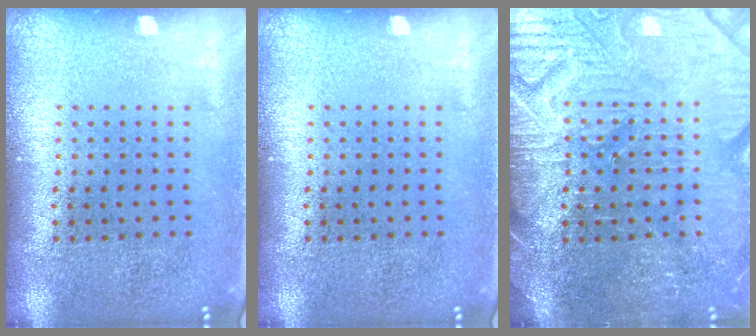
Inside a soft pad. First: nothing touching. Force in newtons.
{"total": 0.0}
{"total": 4.1, "press": 3.9, "slide": 1.4}